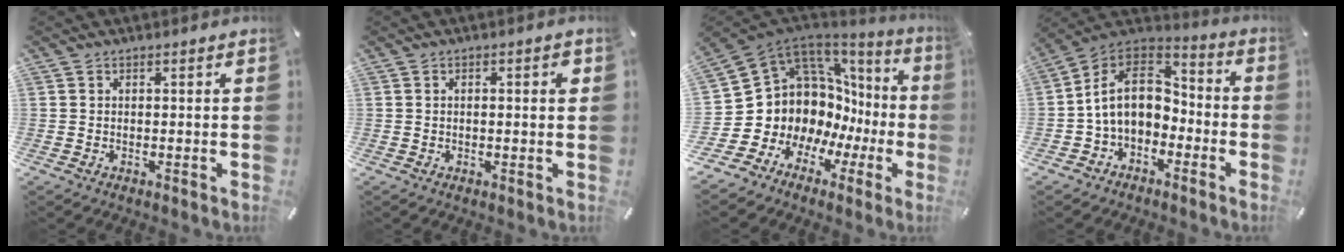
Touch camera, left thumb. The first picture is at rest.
{"total": 2.2, "force": [0.3, 0.7, 2.1], "torque": [-0.031, 0.003, 0.000]}
{"total": 12.2, "force": [2.9, 10.6, 5.5], "torque": [-0.089, -0.072, 0.078]}
{"total": 13.1, "force": [-1.6, 10.0, 8.3], "torque": [-0.186, 0.017, -0.031]}